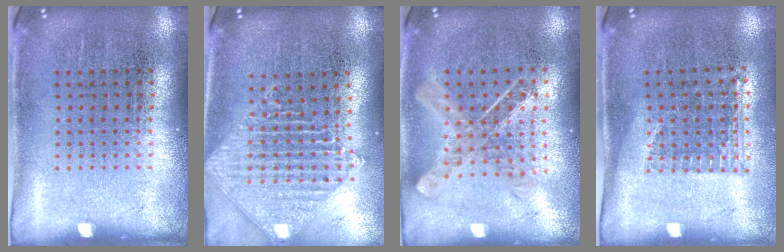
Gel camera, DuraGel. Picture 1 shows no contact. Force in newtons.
{"total": 1.6, "press": 1.4, "slide": 0.8}
{"total": 0.9, "press": 0.9, "slide": 0.0}
{"total": 1.1, "press": 0.9, "slide": 0.6}